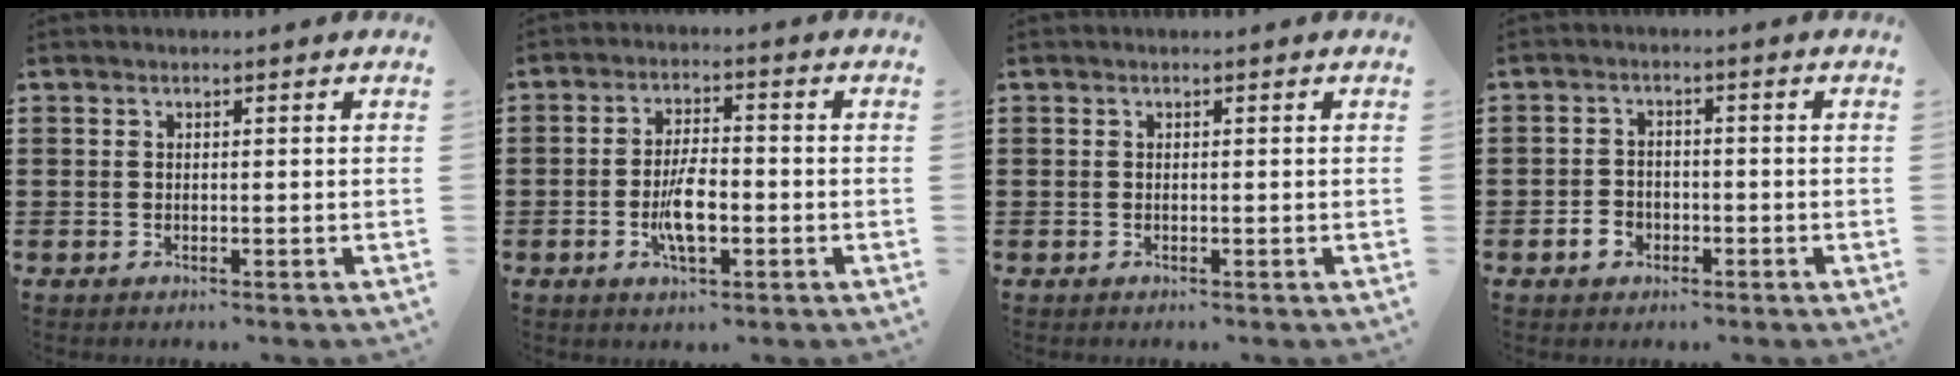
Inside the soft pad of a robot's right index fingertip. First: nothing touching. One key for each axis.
{"total": 6.2, "fx": -1.6, "fy": 2.1, "fz": 5.6, "tx": -0.115, "ty": -0.004, "tz": -0.031}
{"total": 0.0}
{"total": 2.8, "fx": -1.4, "fy": 2.2, "fz": 1.1, "tx": -0.024, "ty": 0.004, "tz": -0.029}